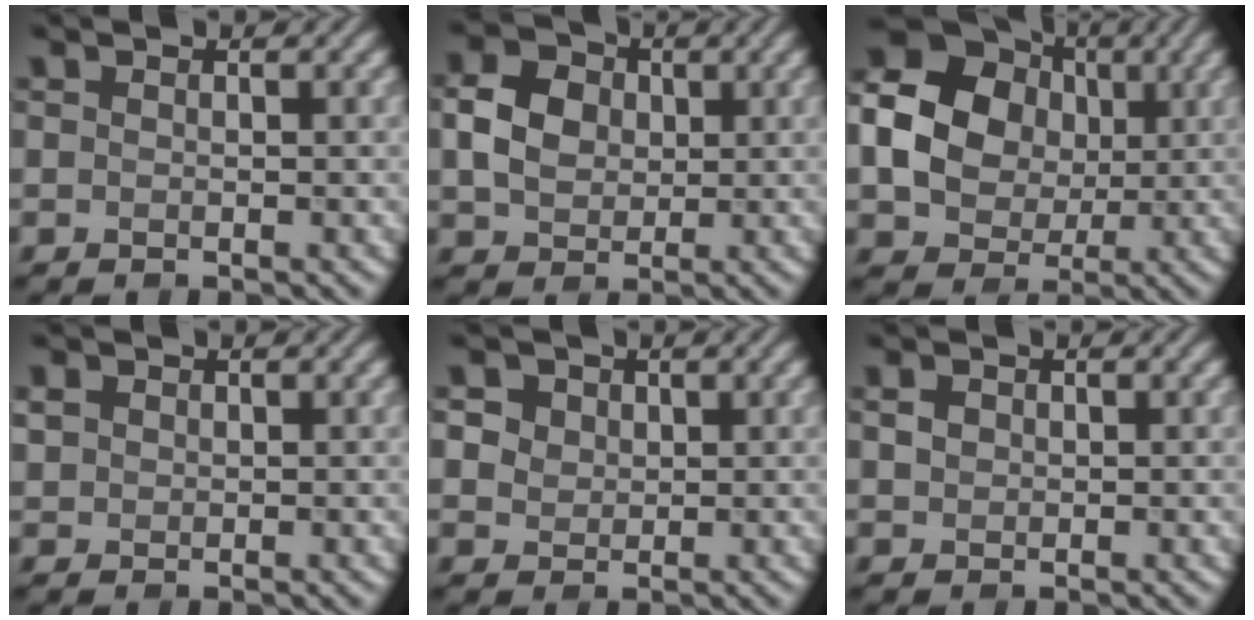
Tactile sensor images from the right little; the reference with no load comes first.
{"total": 4.1, "force": [0.1, 3.4, 2.3], "torque": [-0.047, 0.010, 0.001]}
{"total": 14.4, "force": [1.9, 12.6, 6.7], "torque": [-0.147, 0.032, 0.016]}
{"total": 1.2, "force": [0.0, 1.2, 0.3], "torque": [-0.008, 0.003, 0.004]}
{"total": 5.2, "force": [2.5, 3.8, 2.3], "torque": [-0.053, 0.014, 0.035]}
{"total": 0.8, "force": [-0.2, 0.7, 0.3], "torque": [-0.003, 0.002, -0.002]}